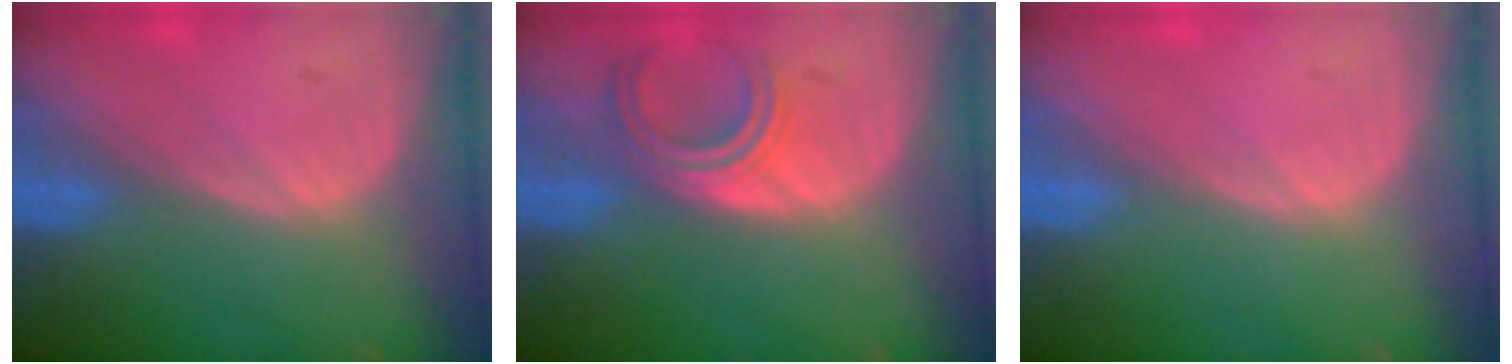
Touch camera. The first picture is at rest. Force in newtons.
{"total": 4.5, "press": 4.5, "slide": 0.7}
{"total": 0.0}